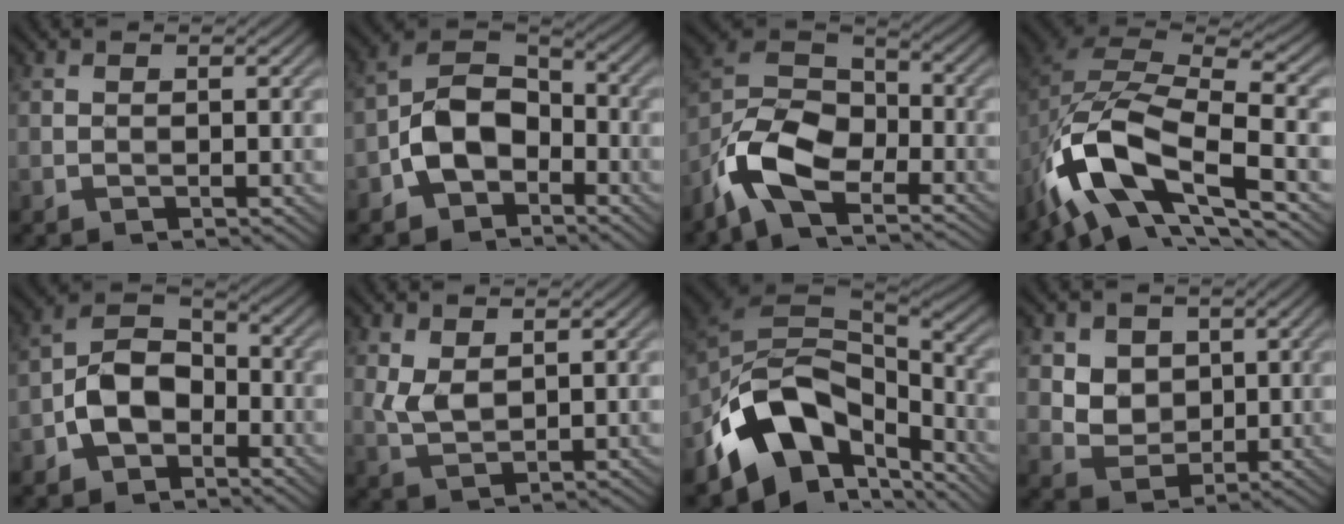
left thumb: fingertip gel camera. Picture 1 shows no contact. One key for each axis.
{"total": 7.6, "fx": -3.5, "fy": 4.9, "fz": 4.5, "tx": -0.081, "ty": 0.012, "tz": -0.083}
{"total": 11.2, "fx": -7.1, "fy": 5.3, "fz": 6.8, "tx": -0.149, "ty": -0.002, "tz": -0.157}
{"total": 13.6, "fx": -6.7, "fy": 6.4, "fz": 9.9, "tx": -0.203, "ty": -0.014, "tz": -0.132}
{"total": 6.8, "fx": -3.2, "fy": 4.5, "fz": 4.0, "tx": -0.071, "ty": 0.011, "tz": -0.072}
{"total": 3.0, "fx": 1.4, "fy": 1.5, "fz": 2.2, "tx": -0.059, "ty": 0.000, "tz": 0.033}
{"total": 12.8, "fx": -7.5, "fy": 7.6, "fz": 7.1, "tx": -0.140, "ty": -0.012, "tz": -0.140}
{"total": 4.6, "fx": 2.0, "fy": 3.8, "fz": 1.8, "tx": -0.066, "ty": -0.018, "tz": 0.047}